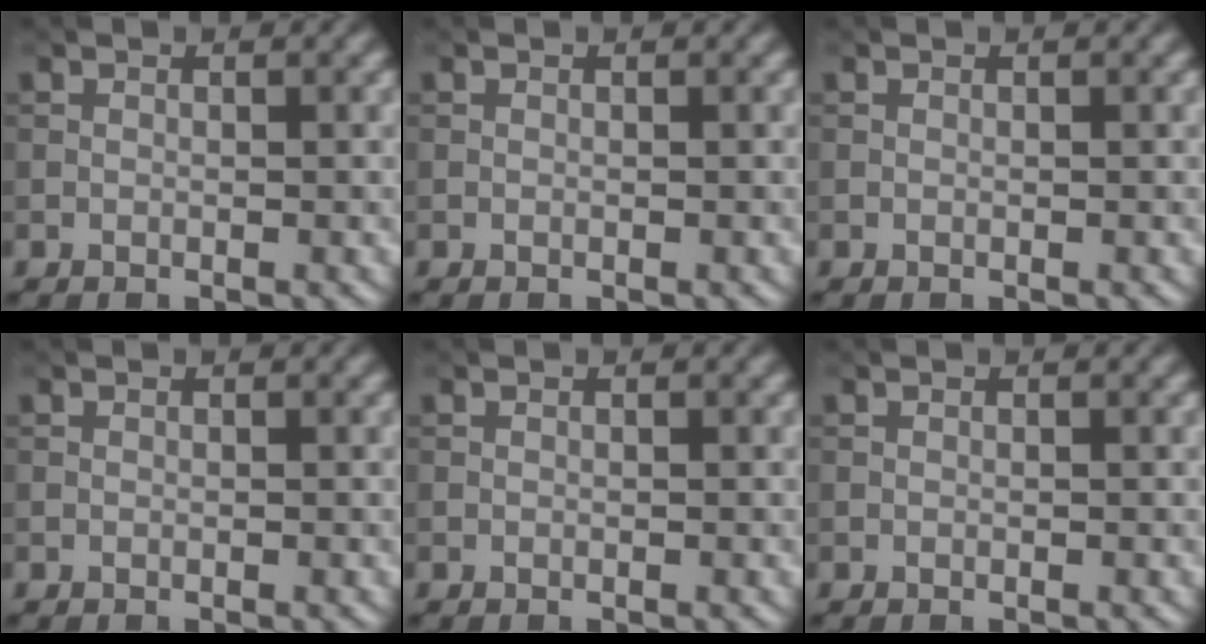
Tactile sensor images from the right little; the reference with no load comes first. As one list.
[{"total": 0.0}, {"total": 0.0}, {"total": 0.0}, {"total": 0.0}, {"total": 0.0}]